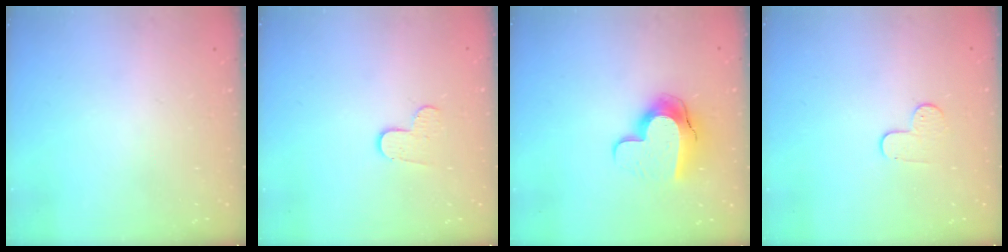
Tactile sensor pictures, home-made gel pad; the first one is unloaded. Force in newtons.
{"total": 6.5, "press": 6.5, "slide": 0.6}
{"total": 12.2, "press": 12.2, "slide": 0.8}
{"total": 6.2, "press": 6.2, "slide": 0.6}